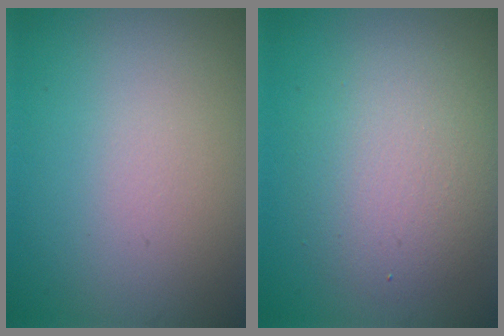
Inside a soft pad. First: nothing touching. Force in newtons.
{"total": 4.6, "press": 4.6, "slide": 0.3}